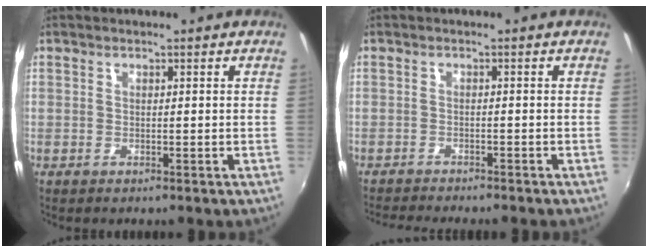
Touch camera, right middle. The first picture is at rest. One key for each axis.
{"total": 5.5, "fx": -5.2, "fy": 0.0, "fz": 1.8, "tx": -0.047, "ty": -0.018, "tz": -0.084}